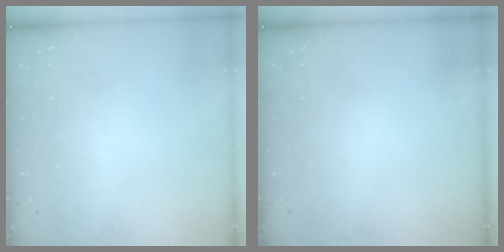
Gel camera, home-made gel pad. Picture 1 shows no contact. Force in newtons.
{"total": 0.0}